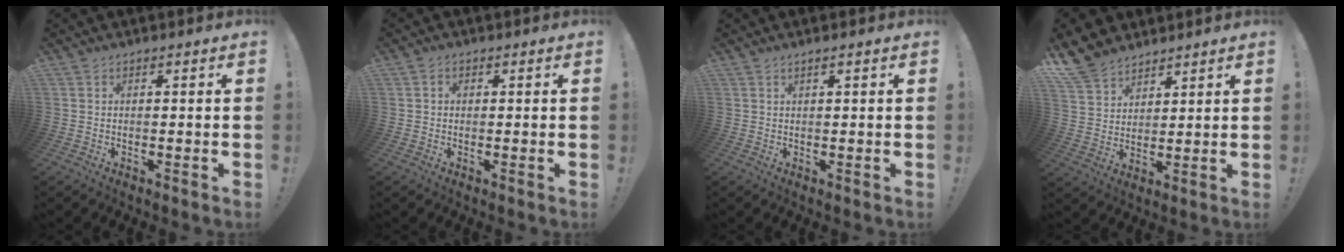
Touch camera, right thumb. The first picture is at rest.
{"total": 1.2, "force": [0.0, 1.1, 0.5], "torque": [-0.007, 0.004, -0.001]}
{"total": 1.2, "force": [0.6, -0.1, 1.0], "torque": [-0.025, 0.002, 0.011]}
{"total": 9.3, "force": [7.5, 4.9, 2.4], "torque": [-0.054, -0.048, 0.151]}